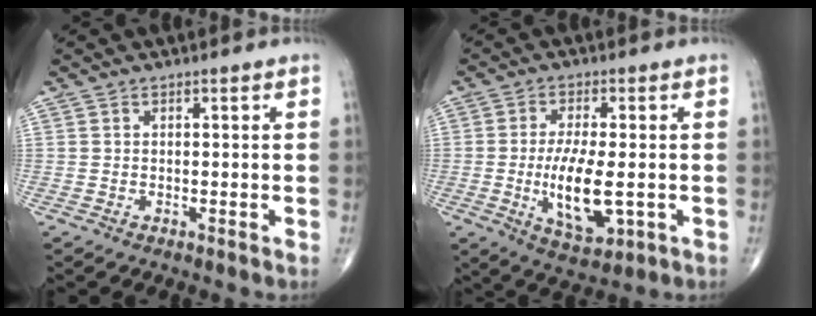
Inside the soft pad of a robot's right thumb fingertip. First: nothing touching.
{"total": 10.9, "force": [-1.6, 4.1, 9.9], "torque": [-0.179, -0.016, -0.019]}